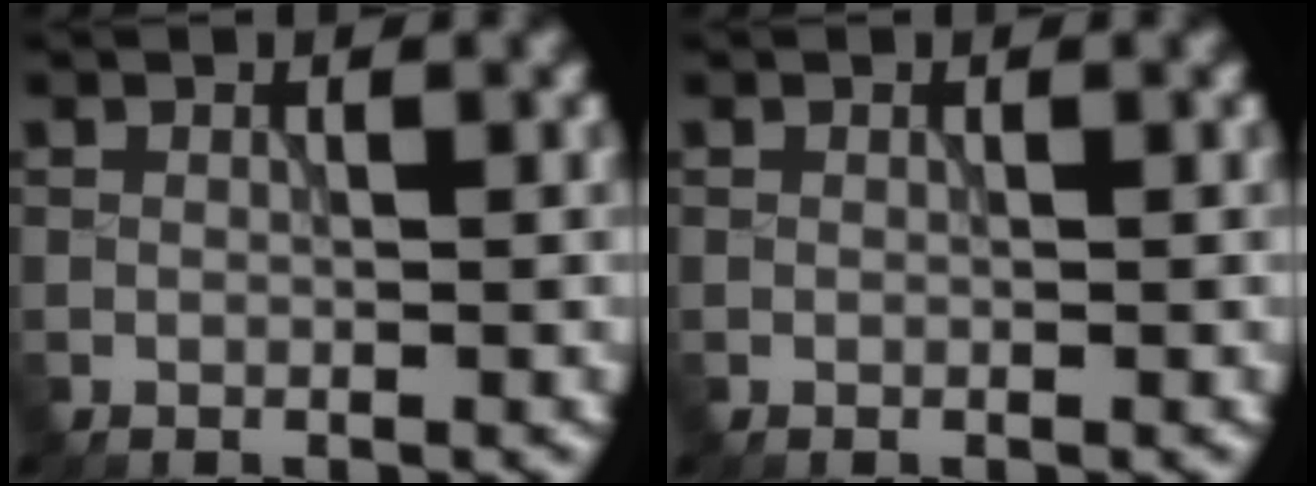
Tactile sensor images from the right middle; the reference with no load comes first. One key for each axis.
{"total": 0.0}